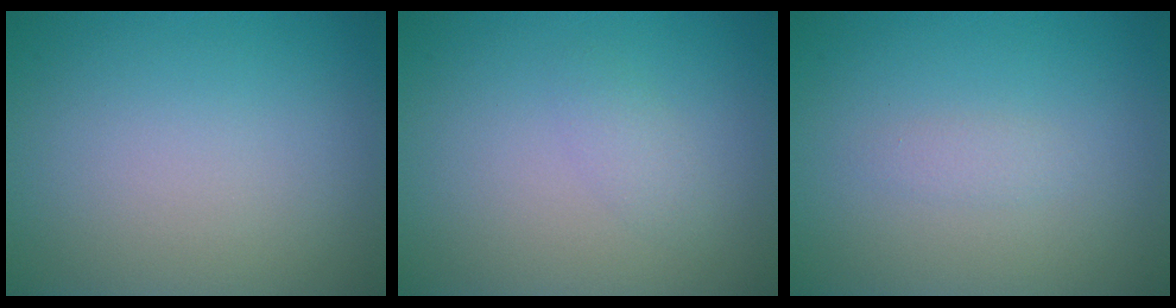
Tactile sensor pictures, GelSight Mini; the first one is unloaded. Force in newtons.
{"total": 1.1, "press": 1.1, "slide": 0.0}
{"total": 0.9, "press": 0.9, "slide": 0.0}